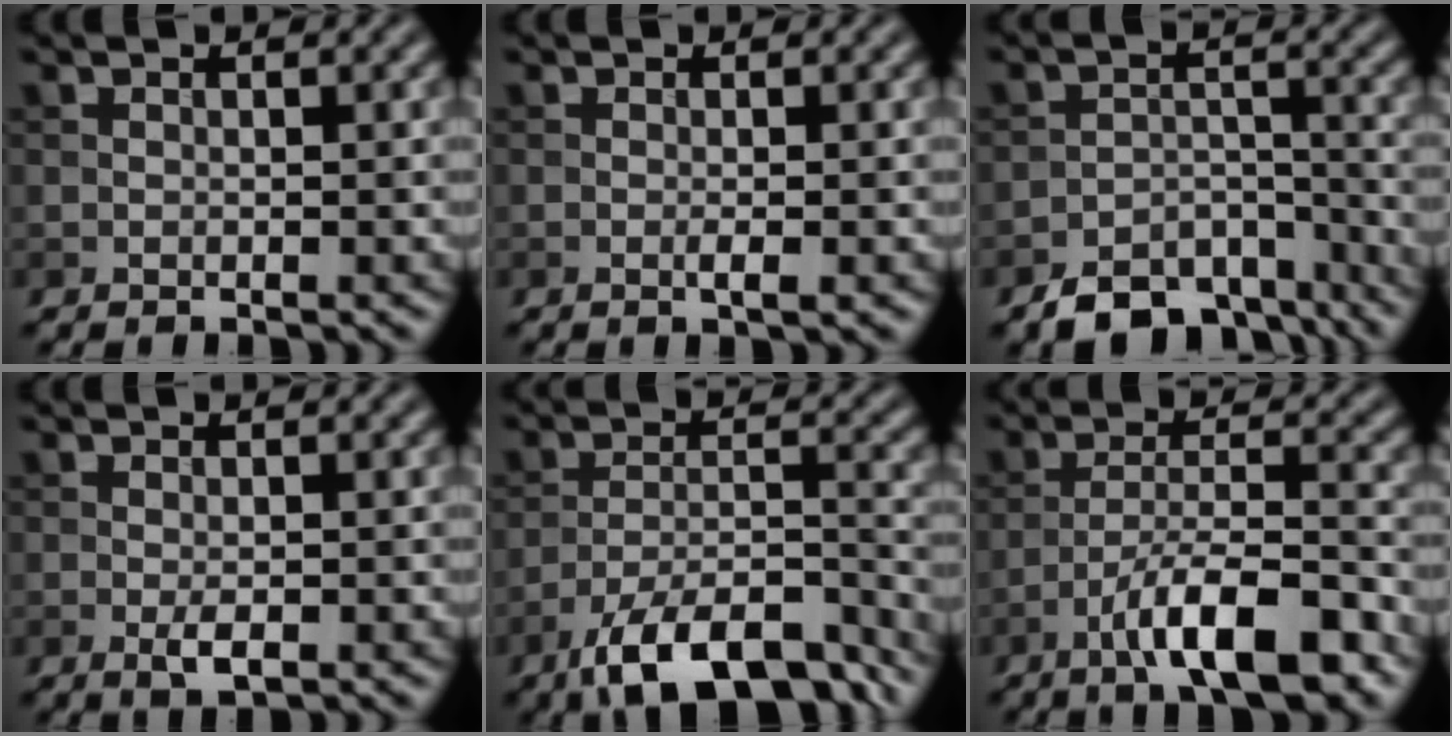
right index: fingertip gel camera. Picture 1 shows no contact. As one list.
[{"total": 1.1, "force": [-0.3, 0.1, 1.1], "torque": [-0.020, -0.003, -0.006]}, {"total": 7.0, "force": [-5.6, 3.2, 2.6], "torque": [-0.037, -0.012, -0.092]}, {"total": 1.8, "force": [-0.6, 0.7, 1.6], "torque": [-0.030, -0.004, -0.009]}, {"total": 11.8, "force": [-8.6, 3.9, 7.0], "torque": [-0.121, -0.005, -0.144]}, {"total": 8.7, "force": [-5.1, 2.2, 6.7], "torque": [-0.107, 0.011, -0.088]}]